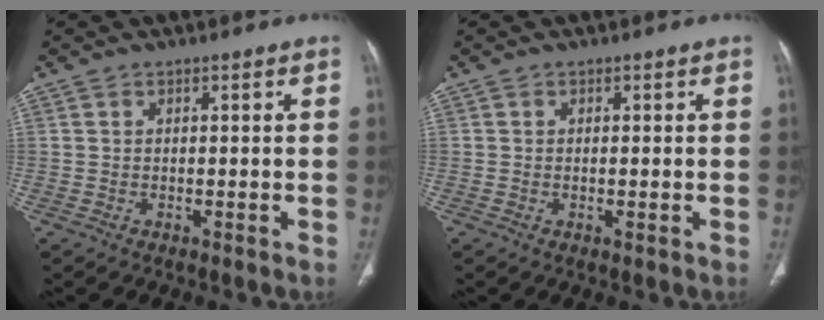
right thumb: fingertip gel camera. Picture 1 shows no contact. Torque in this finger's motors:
{"motor_torque": [-0.25, -0.59, -0.29, 0.31, -0.02]}